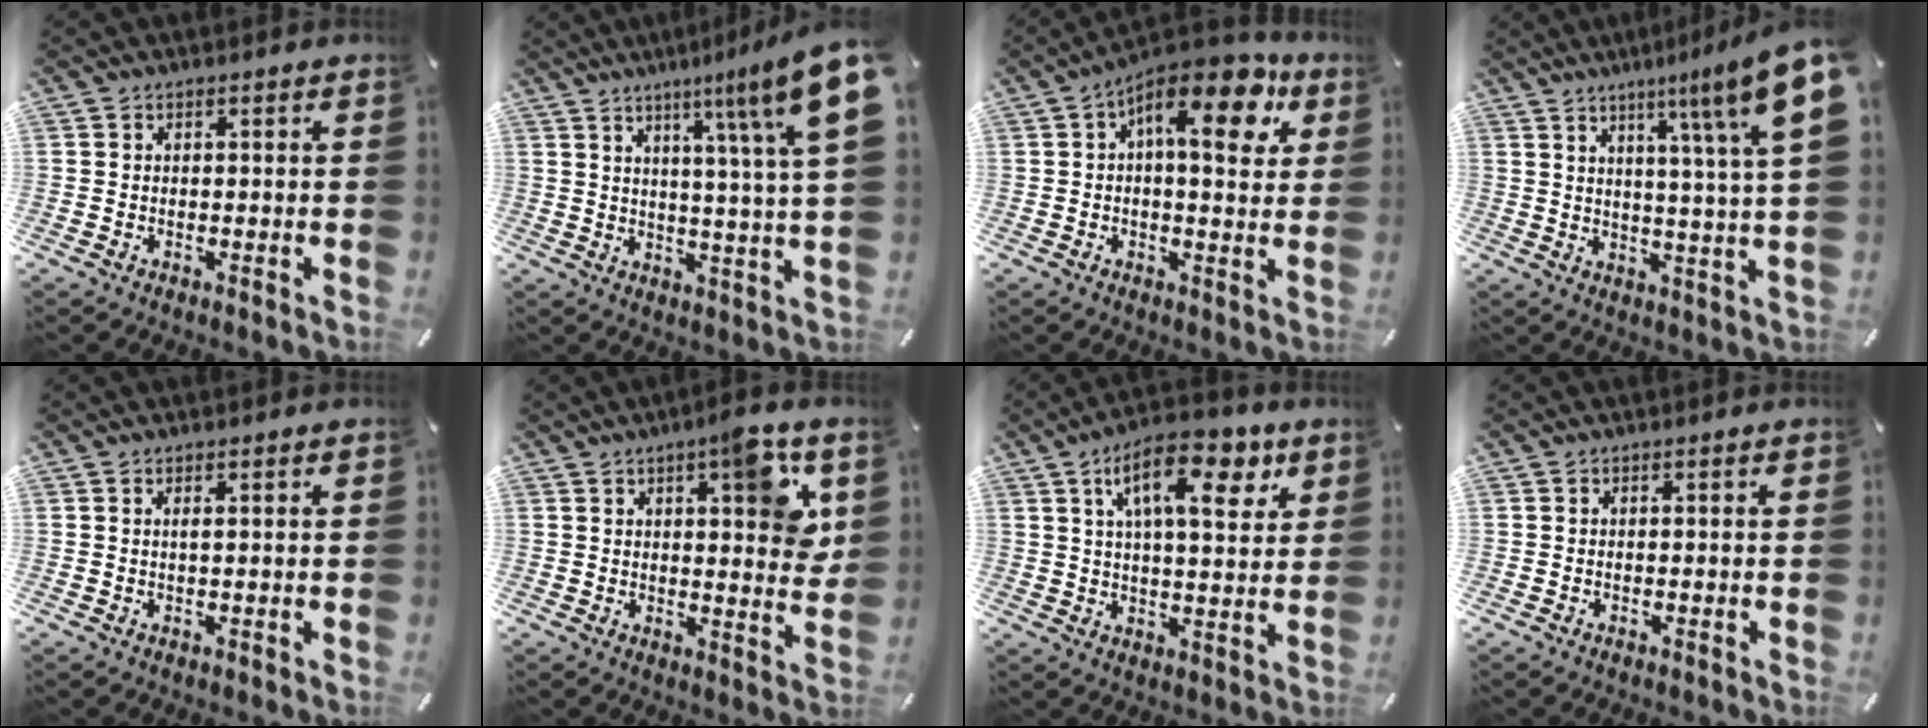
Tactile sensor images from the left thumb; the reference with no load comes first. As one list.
[{"total": 16.8, "force": [7.9, 1.7, 14.7], "torque": [-0.221, -0.044, 0.113]}, {"total": 14.3, "force": [5.8, 5.8, 11.7], "torque": [-0.162, -0.029, 0.091]}, {"total": 16.0, "force": [8.0, 1.4, 13.8], "torque": [-0.207, -0.044, 0.115]}, {"total": 1.2, "force": [0.5, 0.1, 1.2], "torque": [-0.024, -0.001, 0.008]}, {"total": 11.1, "force": [5.7, 3.3, 8.9], "torque": [-0.099, -0.039, 0.085]}, {"total": 16.4, "force": [8.1, 6.9, 12.6], "torque": [-0.193, -0.020, 0.127]}, {"total": 0.0}]